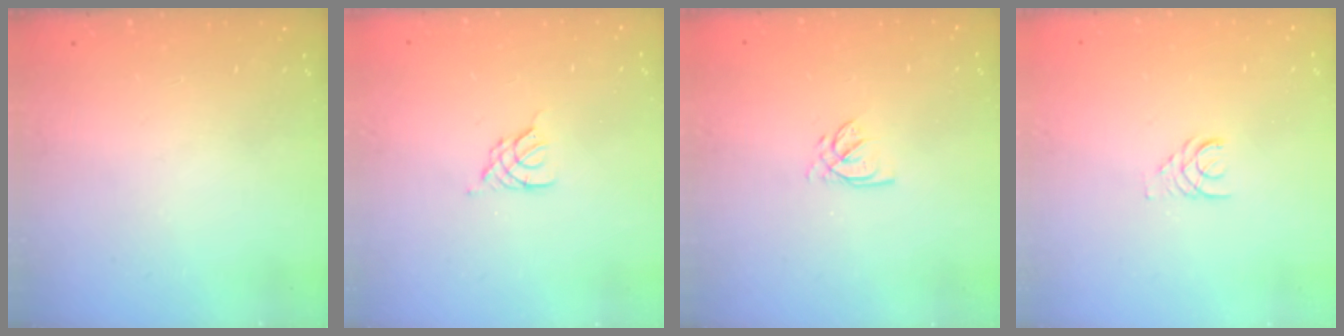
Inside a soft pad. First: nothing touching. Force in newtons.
{"total": 2.3, "press": 2.3, "slide": 0.5}
{"total": 2.2, "press": 2.2, "slide": 0.3}
{"total": 1.7, "press": 1.7, "slide": 0.2}